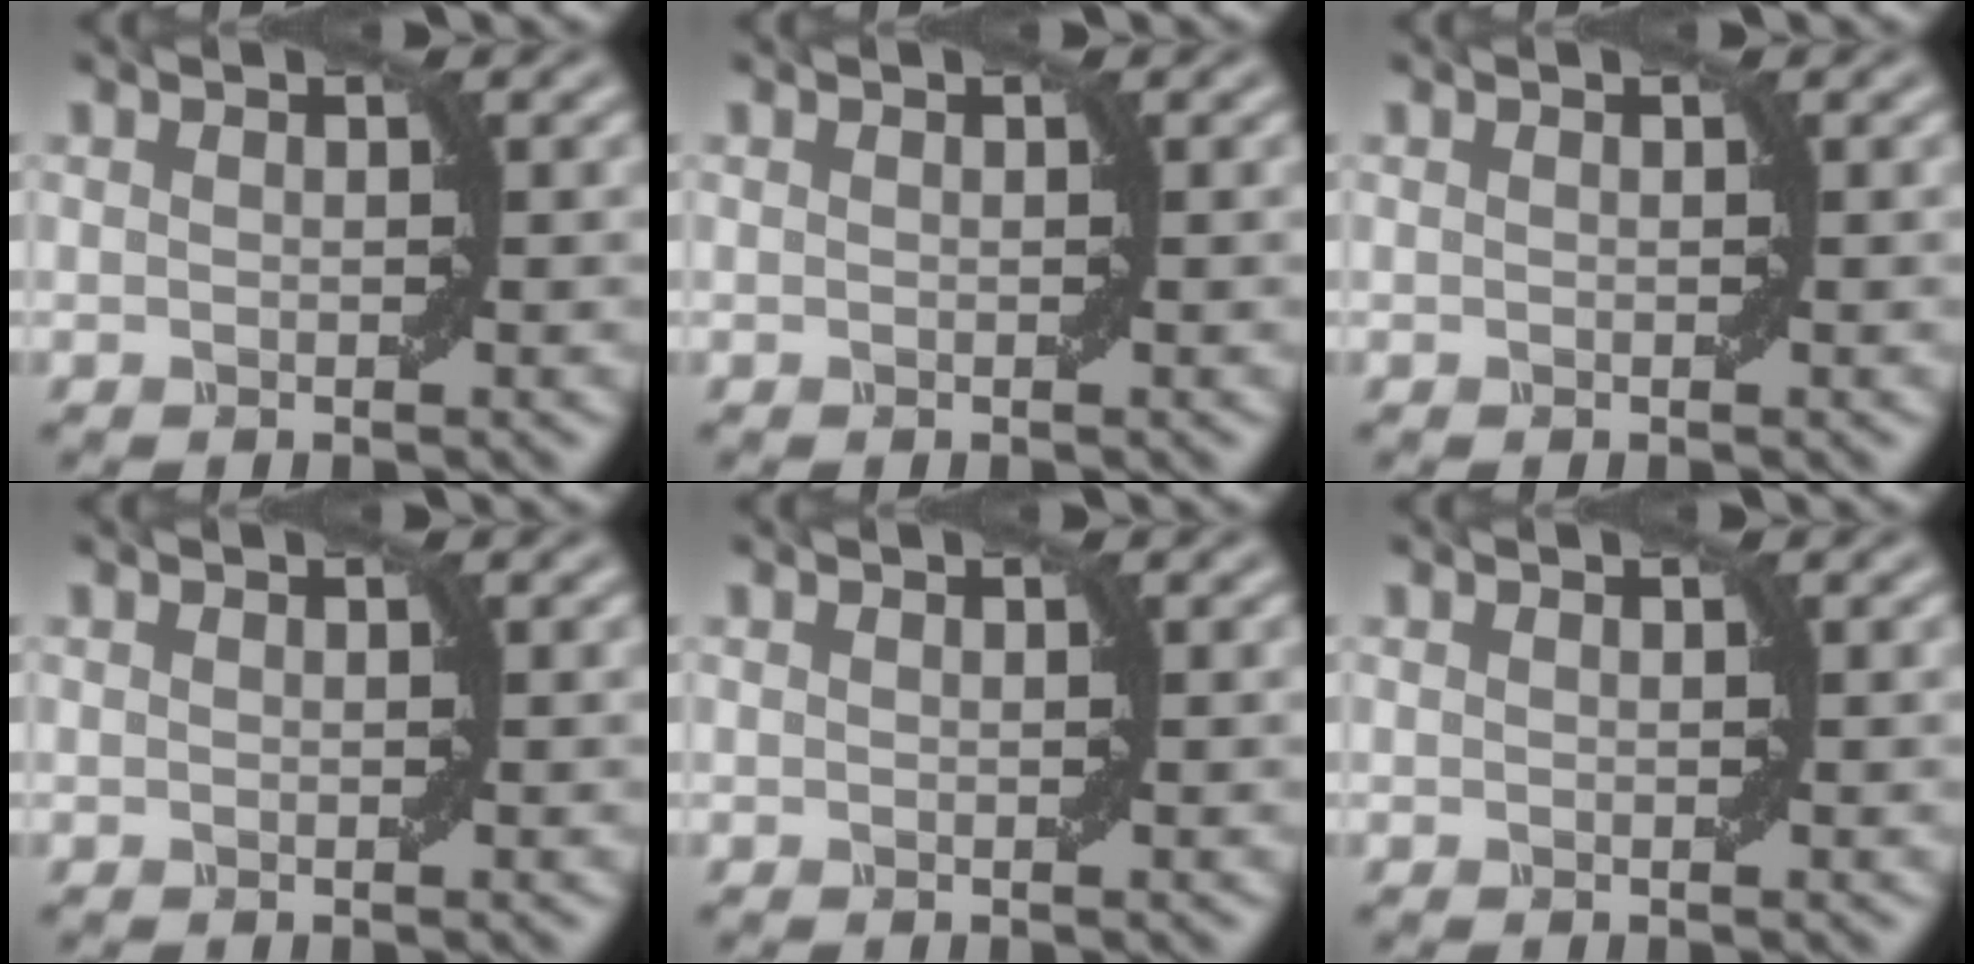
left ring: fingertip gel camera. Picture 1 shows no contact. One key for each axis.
{"total": 0.0}
{"total": 0.0}
{"total": 0.0}
{"total": 0.0}
{"total": 0.0}